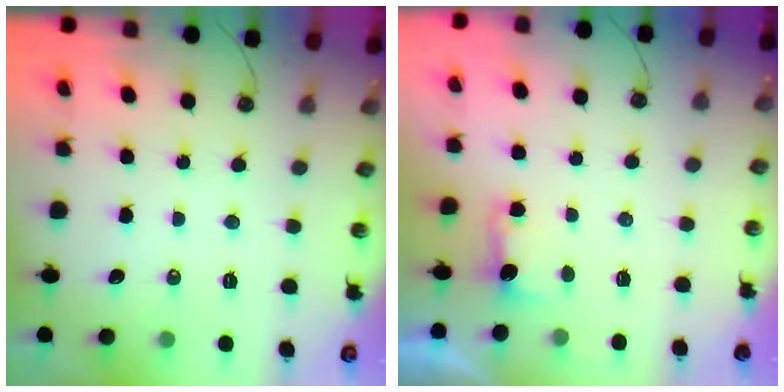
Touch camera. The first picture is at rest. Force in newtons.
{"total": 2.3, "press": 2.1, "slide": 0.9}